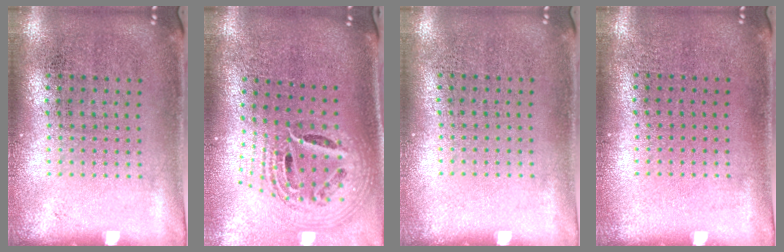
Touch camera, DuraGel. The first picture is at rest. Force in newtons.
{"total": 2.1, "press": 1.7, "slide": 1.4}
{"total": 0.0}
{"total": 0.0}